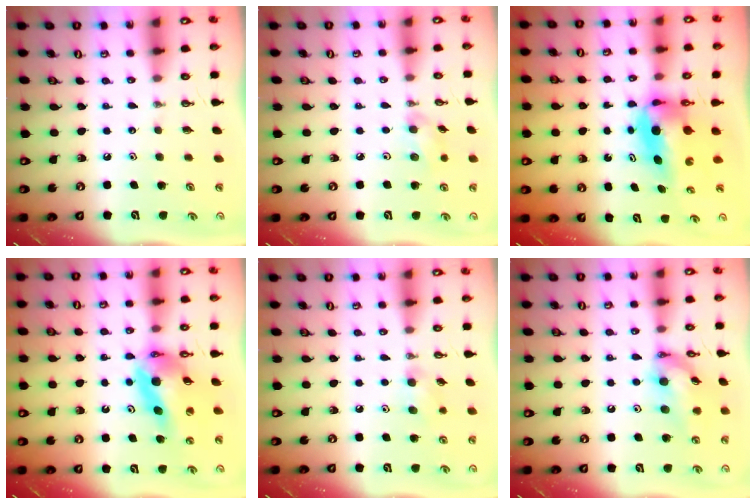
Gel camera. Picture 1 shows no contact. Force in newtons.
{"total": 5.8, "press": 5.5, "slide": 2.0}
{"total": 7.3, "press": 6.7, "slide": 2.8}
{"total": 14.2, "press": 14.1, "slide": 1.5}
{"total": 7.1, "press": 6.9, "slide": 1.7}
{"total": 14.4, "press": 14.4, "slide": 0.9}